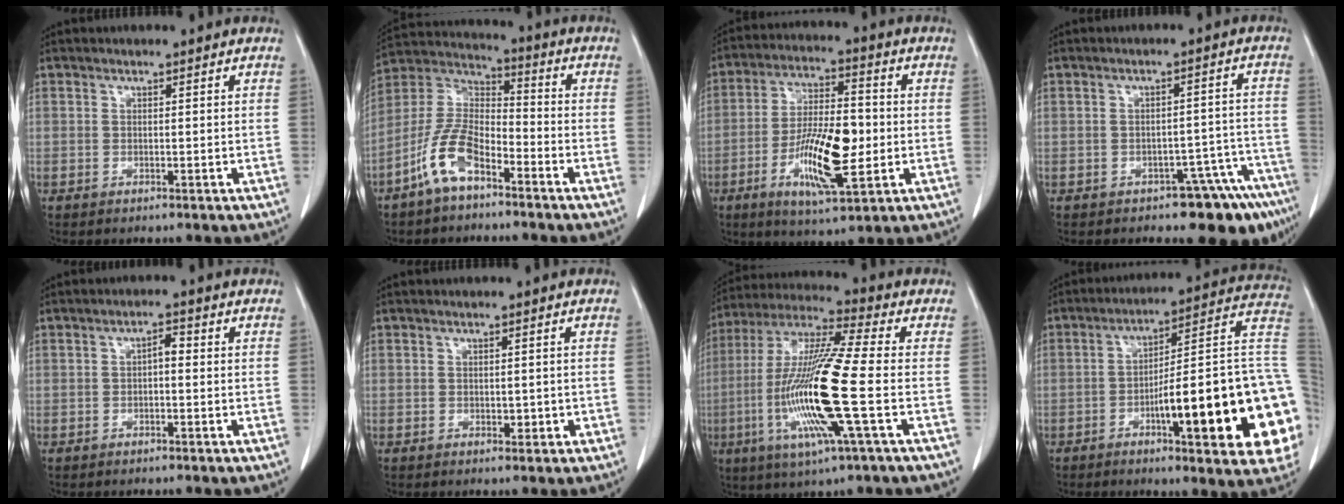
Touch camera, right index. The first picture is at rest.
{"total": 10.4, "force": [-6.2, 4.4, 7.0], "torque": [-0.161, 0.011, -0.124]}
{"total": 13.4, "force": [-3.0, 3.5, 12.5], "torque": [-0.231, -0.004, -0.049]}
{"total": 8.4, "force": [-6.4, 3.8, 3.9], "torque": [-0.013, 0.041, -0.078]}
{"total": 1.8, "force": [-0.1, 0.7, 1.7], "torque": [-0.025, 0.006, -0.003]}
{"total": 1.4, "force": [-0.3, 0.9, 1.0], "torque": [-0.011, 0.001, 0.001]}
{"total": 17.9, "force": [-3.9, 0.3, 17.5], "torque": [-0.364, -0.014, -0.082]}
{"total": 26.7, "force": [-5.4, 3.3, 26.0], "torque": [-0.247, 0.014, -0.075]}